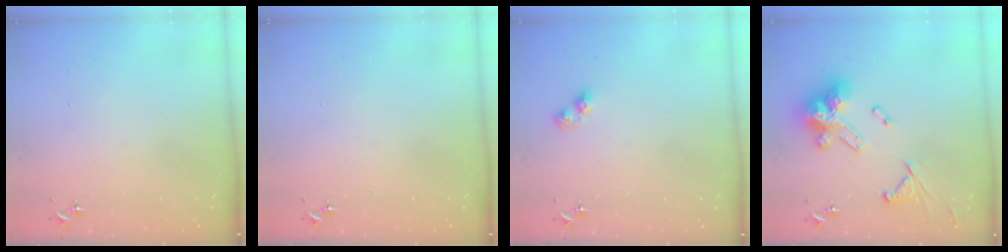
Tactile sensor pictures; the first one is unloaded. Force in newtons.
{"total": 0.0}
{"total": 5.7, "press": 5.7, "slide": 0.4}
{"total": 19.3, "press": 19.2, "slide": 2.0}